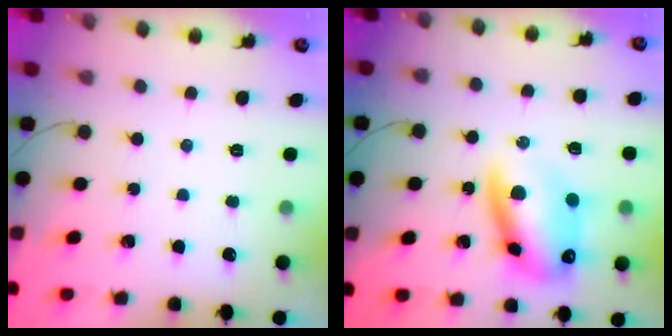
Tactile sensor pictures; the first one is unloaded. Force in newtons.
{"total": 14.6, "press": 14.2, "slide": 3.1}